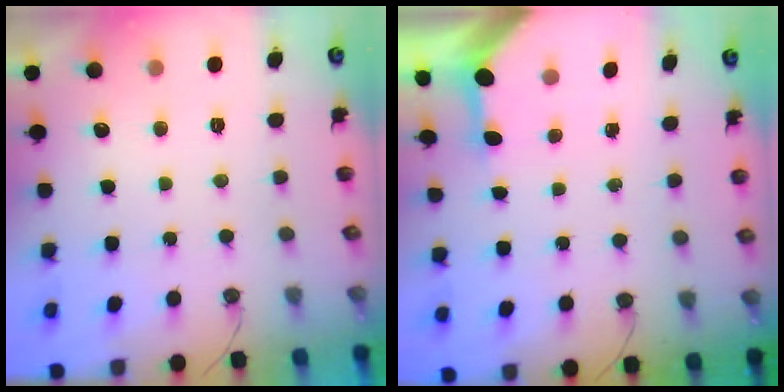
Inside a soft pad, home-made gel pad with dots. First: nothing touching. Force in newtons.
{"total": 3.2, "press": 3.2, "slide": 0.3}